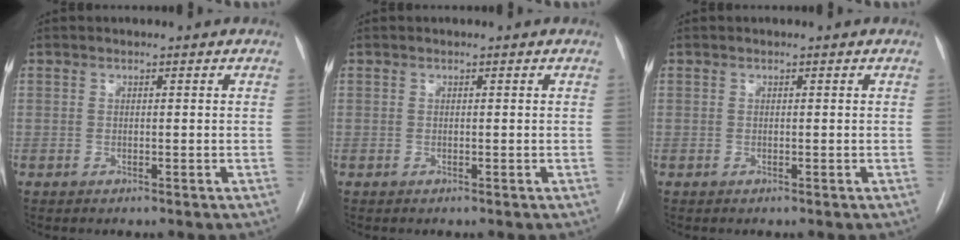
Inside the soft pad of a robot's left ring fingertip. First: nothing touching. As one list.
[{"total": 0.0}, {"total": 0.0}]